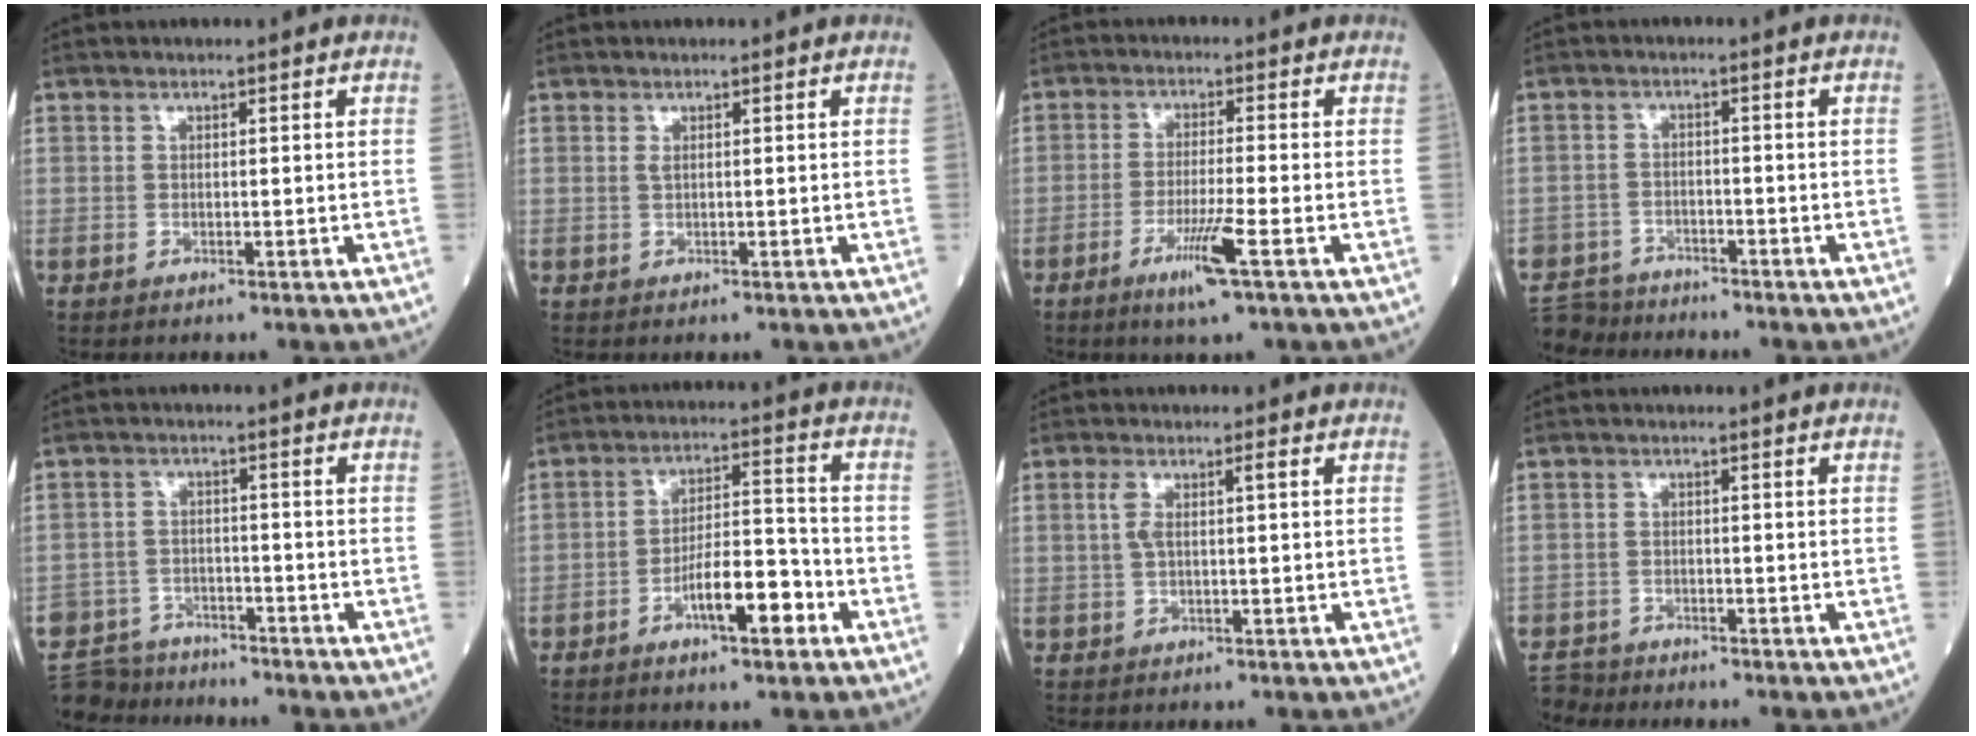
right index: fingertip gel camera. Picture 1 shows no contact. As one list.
[{"total": 0.5, "force": [0.2, 0.1, 0.5], "torque": [-0.015, -0.002, 0.005]}, {"total": 6.1, "force": [-3.1, -0.5, 5.2], "torque": [-0.099, -0.014, -0.058]}, {"total": 6.8, "force": [-6.3, 2.5, -0.1], "torque": [0.006, -0.002, -0.115]}, {"total": 9.5, "force": [-8.7, 3.8, 1.0], "torque": [-0.023, 0.012, -0.138]}, {"total": 8.6, "force": [-4.3, 2.2, 7.1], "torque": [-0.124, 0.016, -0.070]}, {"total": 3.0, "force": [0.7, 0.7, 2.8], "torque": [-0.059, 0.015, 0.014]}, {"total": 3.3, "force": [-3.1, 0.8, -0.7], "torque": [0.016, -0.008, -0.063]}]